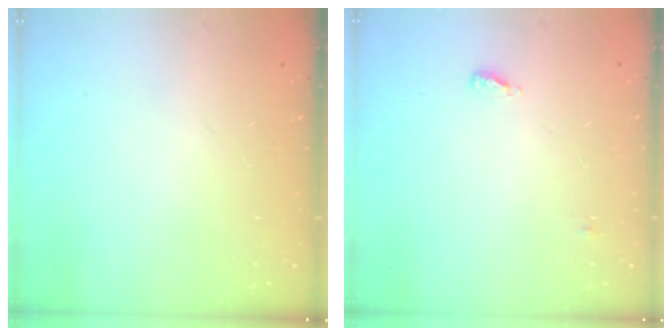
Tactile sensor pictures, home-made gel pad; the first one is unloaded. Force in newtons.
{"total": 4.6, "press": 4.5, "slide": 0.7}